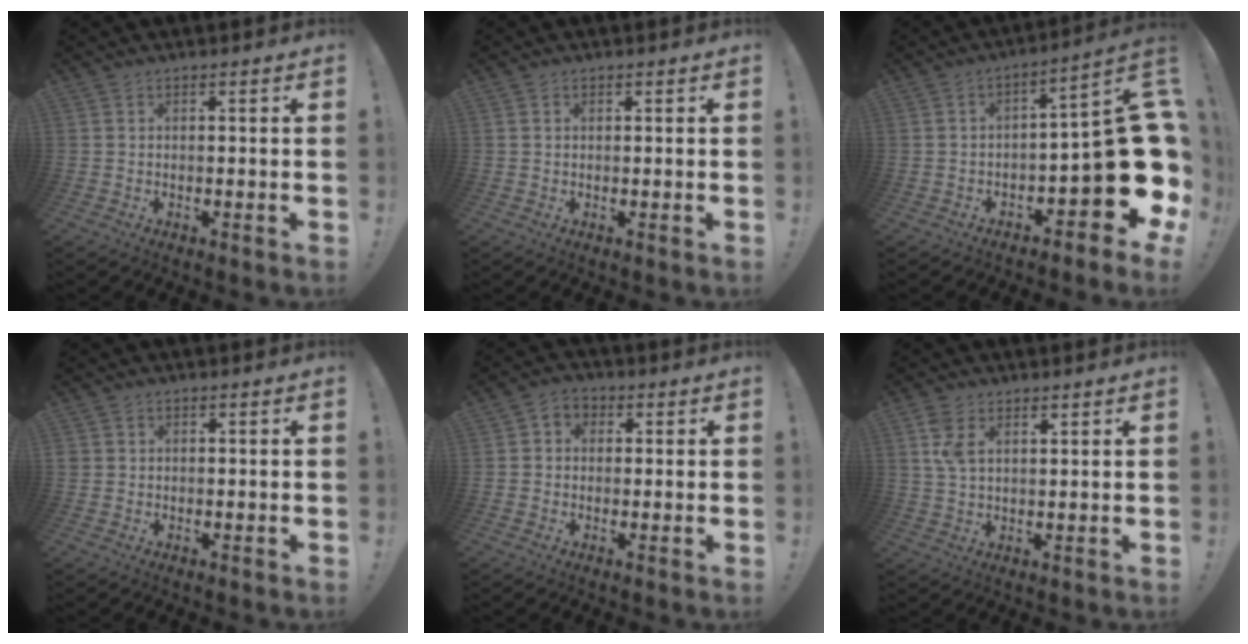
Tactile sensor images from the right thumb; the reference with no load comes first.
{"total": 0.0}
{"total": 17.9, "force": [-3.2, 6.2, 16.5], "torque": [-0.218, 0.004, -0.047]}
{"total": 1.0, "force": [0.2, 1.0, 0.3], "torque": [-0.004, 0.002, 0.003]}
{"total": 3.7, "force": [-0.1, 3.3, 1.6], "torque": [-0.023, 0.008, -0.001]}
{"total": 5.7, "force": [2.8, 3.1, 3.8], "torque": [-0.071, -0.005, 0.054]}